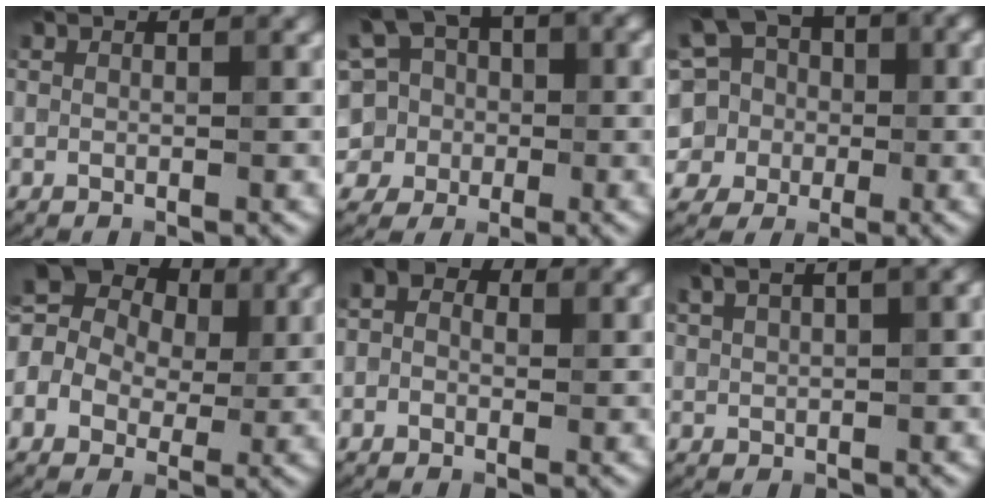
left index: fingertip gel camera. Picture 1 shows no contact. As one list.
[{"total": 8.2, "force": [-0.8, 7.3, 3.8], "torque": [-0.068, 0.029, -0.045]}, {"total": 7.7, "force": [0.0, 7.1, 3.0], "torque": [-0.063, 0.034, -0.031]}, {"total": 12.7, "force": [3.9, 10.1, 6.6], "torque": [-0.122, 0.044, 0.030]}, {"total": 3.9, "force": [1.0, 2.9, 2.4], "torque": [-0.015, 0.008, -0.019]}, {"total": 4.8, "force": [2.9, 1.5, 3.6], "torque": [-0.063, 0.021, 0.049]}]